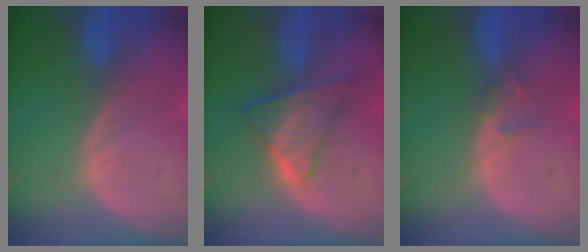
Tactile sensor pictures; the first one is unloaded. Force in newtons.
{"total": 7.2, "press": 6.3, "slide": 3.6}
{"total": 1.3, "press": 1.1, "slide": 0.8}